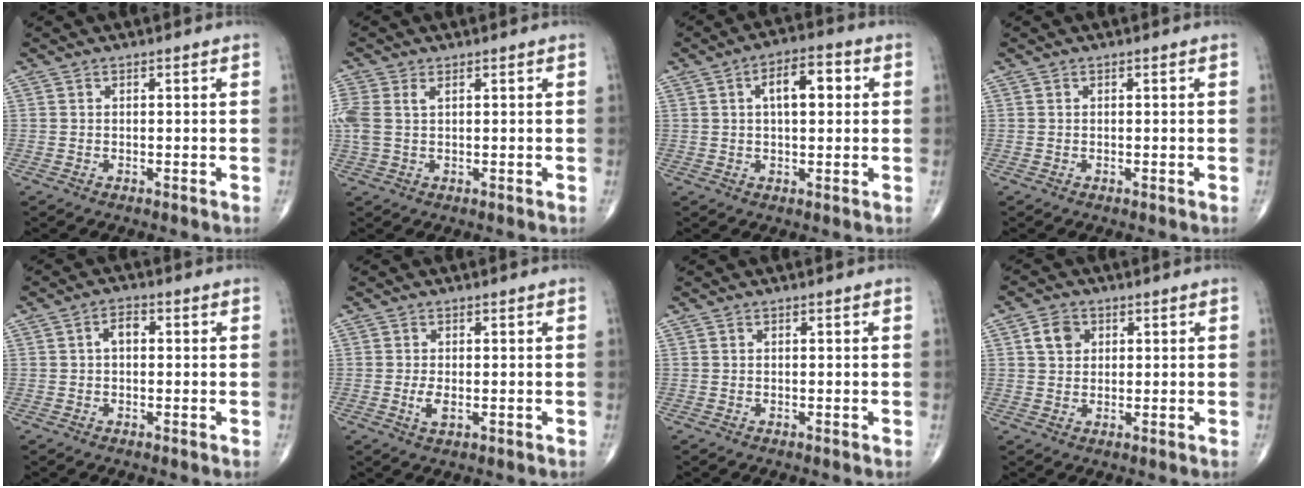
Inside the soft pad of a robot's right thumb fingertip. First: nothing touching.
{"total": 5.6, "force": [1.3, 3.0, 4.5], "torque": [-0.142, 0.021, 0.035]}
{"total": 7.9, "force": [1.8, 3.6, 6.7], "torque": [-0.090, 0.013, 0.021]}
{"total": 0.0}
{"total": 2.9, "force": [0.3, 1.8, 2.3], "torque": [-0.033, 0.012, 0.000]}
{"total": 2.5, "force": [-0.4, 1.1, 2.2], "torque": [-0.049, -0.006, -0.007]}
{"total": 0.0}
{"total": 4.2, "force": [1.4, 3.4, 2.1], "torque": [-0.023, -0.001, 0.023]}